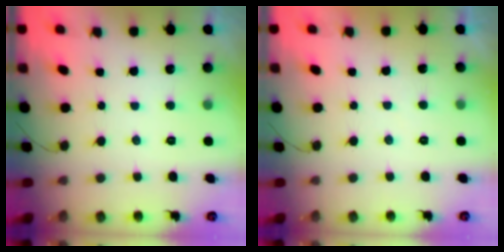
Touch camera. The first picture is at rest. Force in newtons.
{"total": 0.7, "press": 0.5, "slide": 0.5}